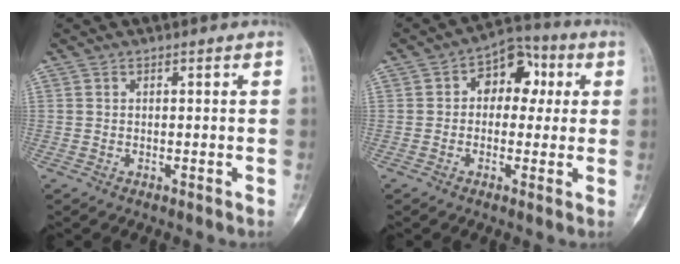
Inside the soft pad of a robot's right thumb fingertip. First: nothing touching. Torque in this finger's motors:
{"motor_torque": [-0.23, 1.43, 0.43, 0.09, 0.02]}